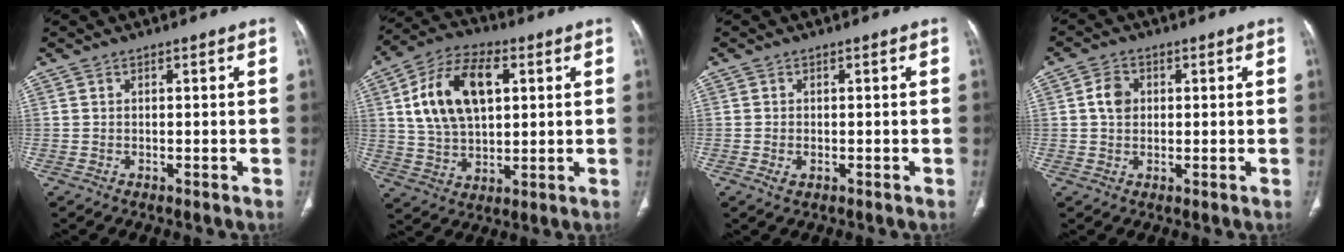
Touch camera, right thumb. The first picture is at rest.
{"total": 16.3, "force": [4.3, 9.4, 12.5], "torque": [-0.215, 0.008, 0.078]}
{"total": 1.6, "force": [-0.5, 1.0, 1.1], "torque": [-0.022, 0.001, -0.006]}
{"total": 3.9, "force": [0.7, 3.0, 2.3], "torque": [-0.038, 0.004, 0.009]}